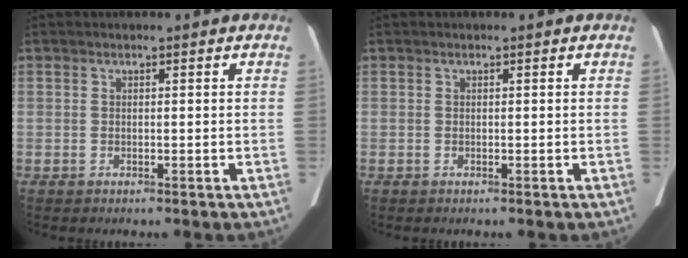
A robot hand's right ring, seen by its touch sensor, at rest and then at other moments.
{"total": 0.0}